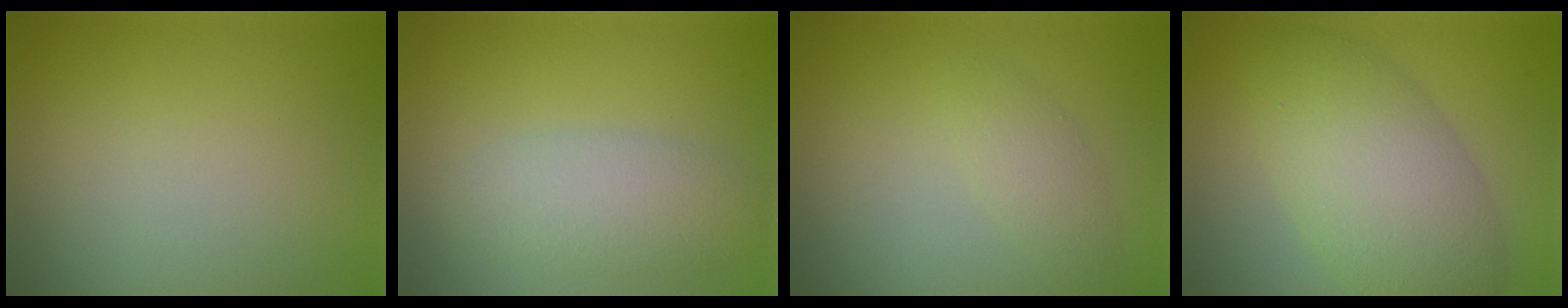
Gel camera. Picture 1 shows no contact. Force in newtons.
{"total": 3.7, "press": 3.7, "slide": 0.1}
{"total": 1.8, "press": 1.8, "slide": 0.1}
{"total": 7.4, "press": 7.4, "slide": 0.3}